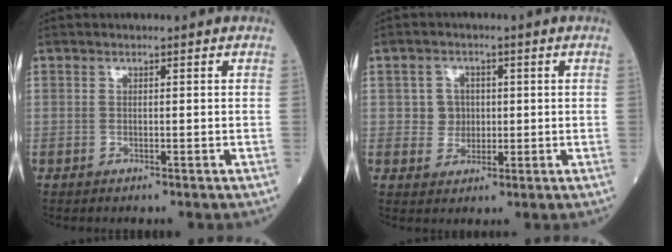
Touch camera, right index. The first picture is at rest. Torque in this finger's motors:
{"motor_torque": [0.05, 0.02, 0.01, -0.01]}